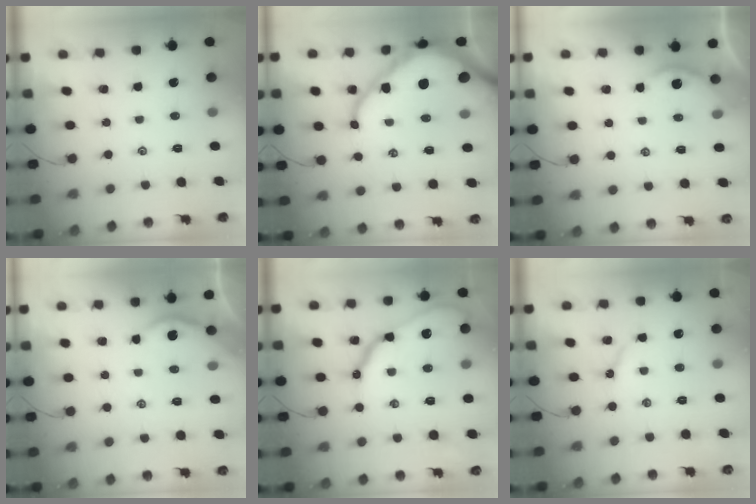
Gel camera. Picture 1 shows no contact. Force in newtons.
{"total": 19.5, "press": 19.4, "slide": 1.8}
{"total": 2.3, "press": 2.3, "slide": 0.3}
{"total": 1.9, "press": 1.8, "slide": 0.4}
{"total": 14.0, "press": 13.9, "slide": 1.3}
{"total": 2.6, "press": 2.6, "slide": 0.3}